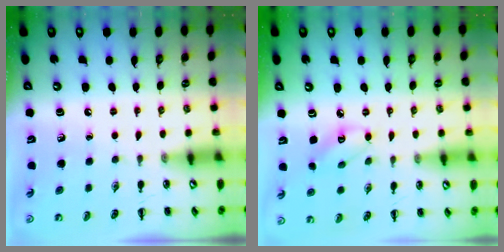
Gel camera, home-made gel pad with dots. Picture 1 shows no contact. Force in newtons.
{"total": 4.4, "press": 4.3, "slide": 0.9}